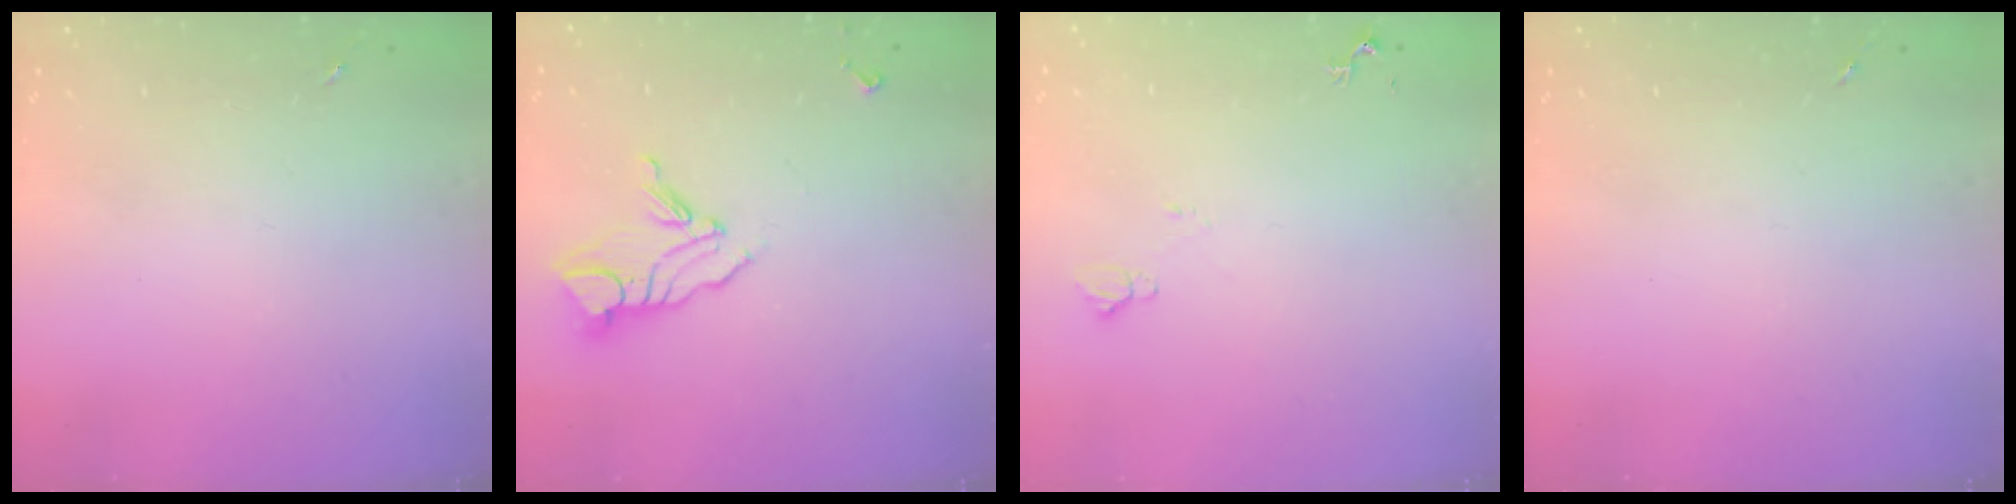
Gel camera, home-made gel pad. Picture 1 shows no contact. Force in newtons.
{"total": 10.7, "press": 10.6, "slide": 1.0}
{"total": 5.1, "press": 5.1, "slide": 0.7}
{"total": 0.0}